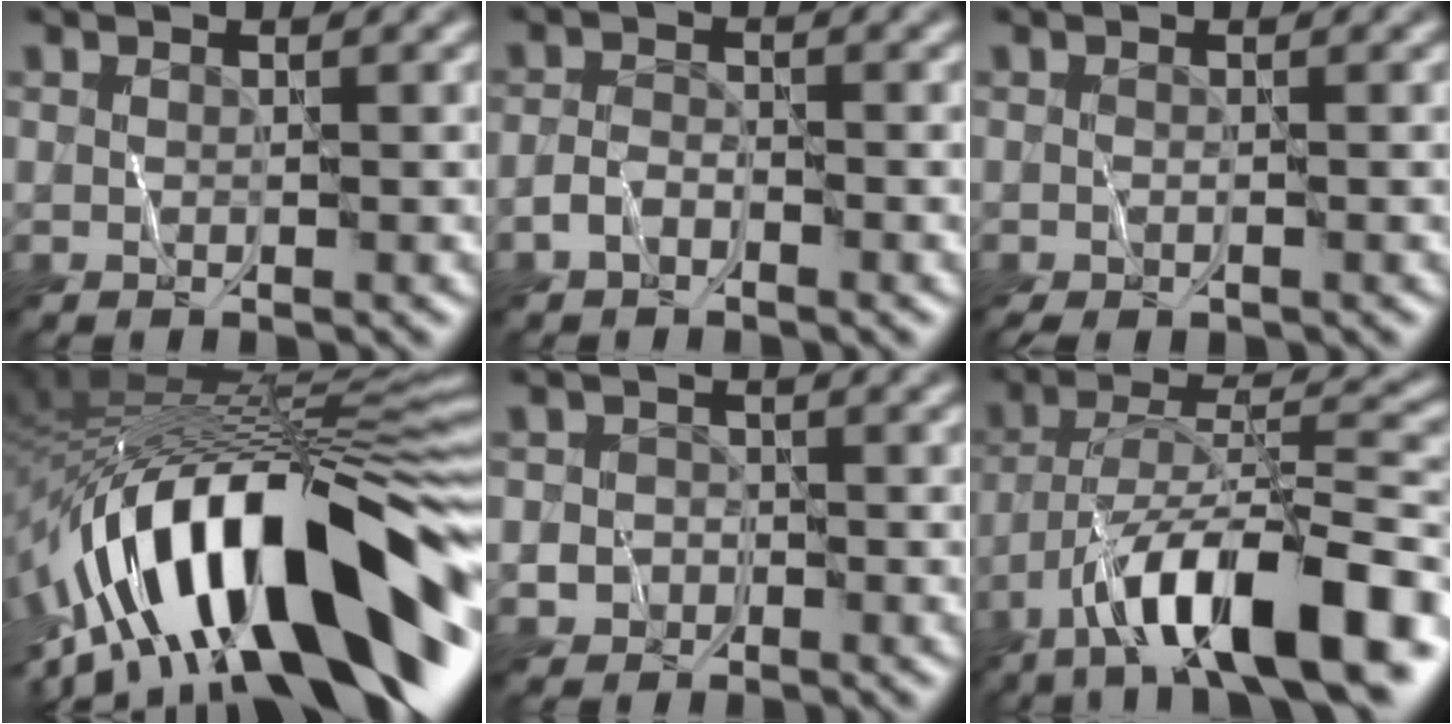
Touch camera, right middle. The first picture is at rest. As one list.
[{"total": 1.4, "force": [-1.1, 0.6, 0.5], "torque": [-0.008, 0.006, -0.026]}, {"total": 0.8, "force": [-0.6, 0.1, 0.5], "torque": [-0.013, -0.001, -0.012]}, {"total": 15.9, "force": [-7.1, 5.8, 12.9], "torque": [-0.214, 0.035, -0.129]}, {"total": 2.6, "force": [-1.2, 2.3, 0.2], "torque": [0.024, 0.003, -0.032]}, {"total": 12.7, "force": [-7.4, 3.8, 9.6], "torque": [-0.152, 0.014, -0.130]}]